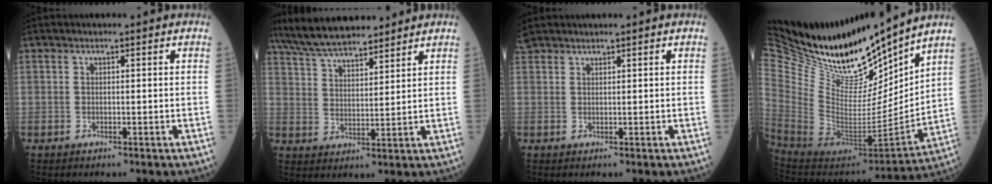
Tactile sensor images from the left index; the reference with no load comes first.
{"total": 13.0, "force": [11.4, 2.7, 5.7], "torque": [-0.108, 0.029, 0.206]}
{"total": 3.1, "force": [2.9, 0.7, 0.7], "torque": [-0.022, 0.028, 0.062]}
{"total": 24.2, "force": [22.2, 4.0, 8.8], "torque": [-0.182, -0.069, 0.396]}